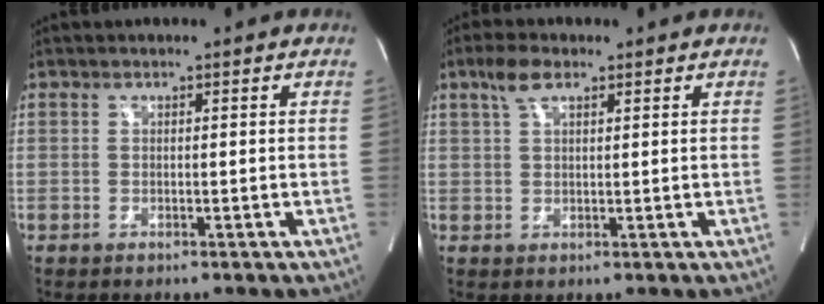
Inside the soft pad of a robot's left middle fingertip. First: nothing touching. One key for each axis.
{"total": 3.8, "fx": 2.3, "fy": 1.3, "fz": 2.7, "tx": -0.062, "ty": 0.015, "tz": 0.048}